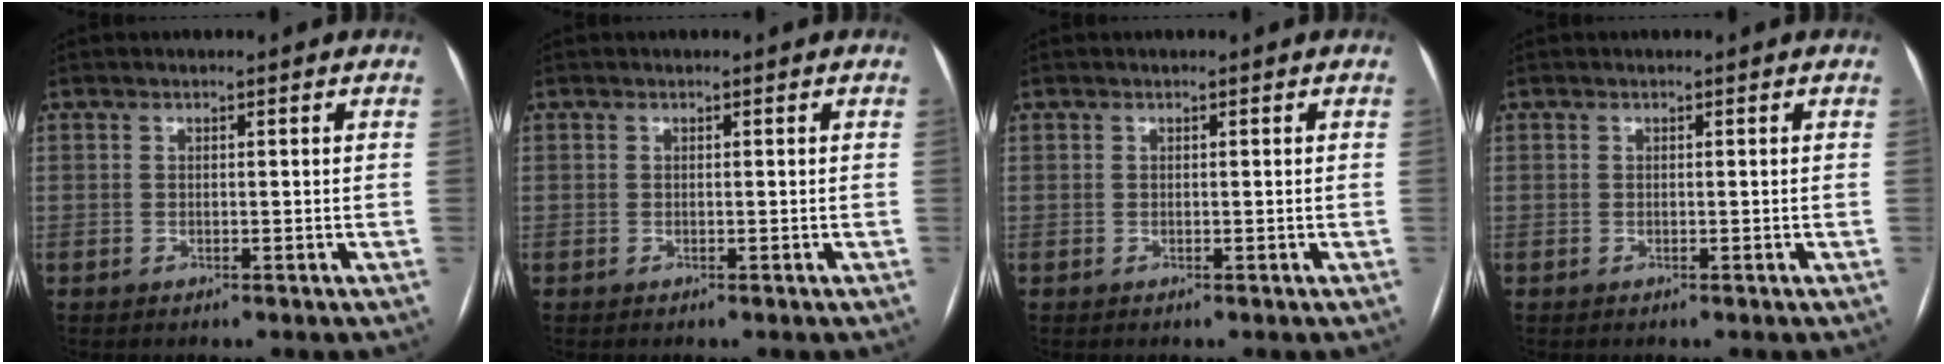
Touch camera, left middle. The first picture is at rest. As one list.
[{"total": 0.0}, {"total": 0.0}, {"total": 0.0}]